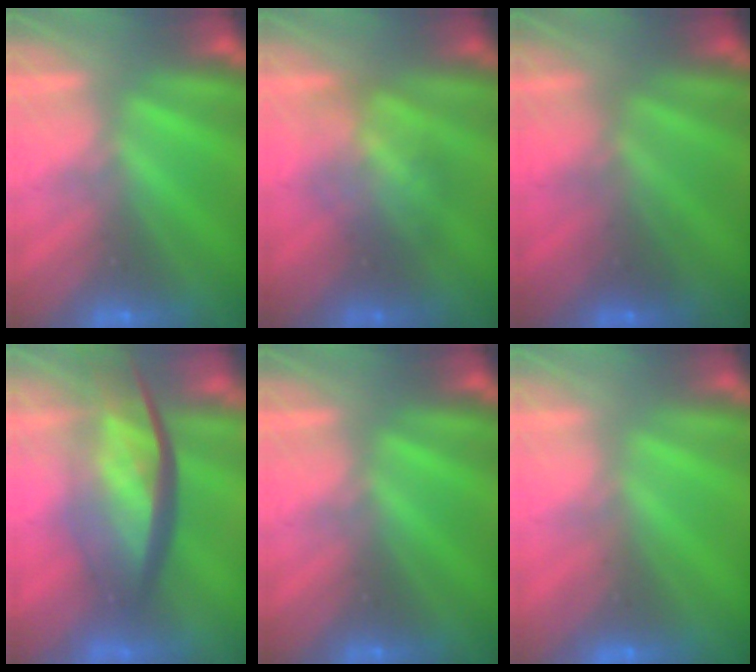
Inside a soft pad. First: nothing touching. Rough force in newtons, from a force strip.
{"total": 3.2}
{"total": 2.0}
{"total": 7.5}
{"total": 0.0}
{"total": 4.9}